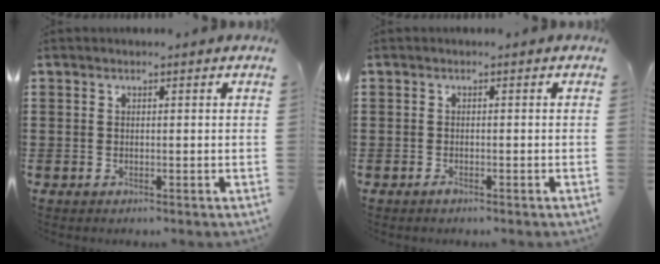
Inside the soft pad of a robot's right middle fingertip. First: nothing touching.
{"total": 0.8, "force": [-0.6, 0.3, 0.4], "torque": [-0.009, -0.006, -0.010]}